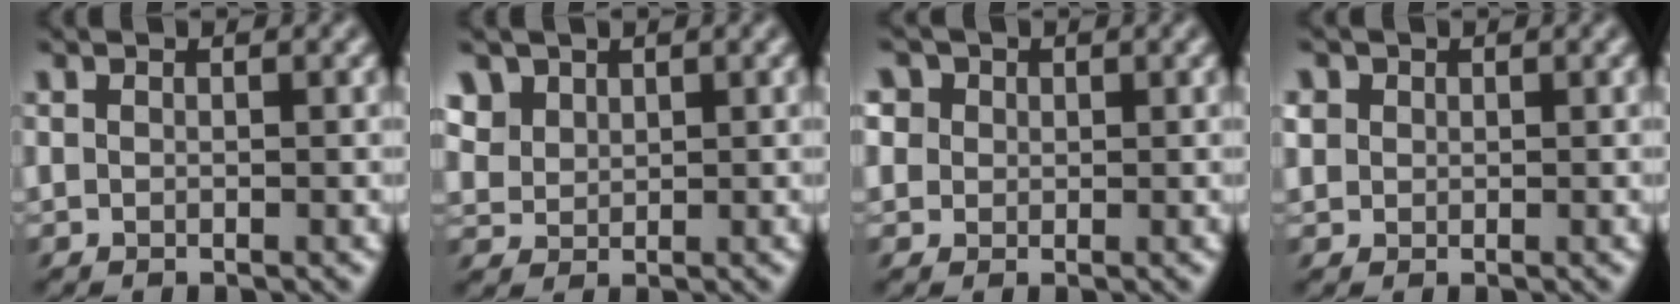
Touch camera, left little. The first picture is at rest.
{"total": 2.4, "force": [1.3, 1.6, 1.3], "torque": [-0.045, 0.020, 0.017]}
{"total": 4.7, "force": [1.7, 3.9, 2.0], "torque": [-0.057, 0.023, 0.017]}
{"total": 2.9, "force": [0.6, 2.5, 1.3], "torque": [-0.054, 0.024, 0.012]}